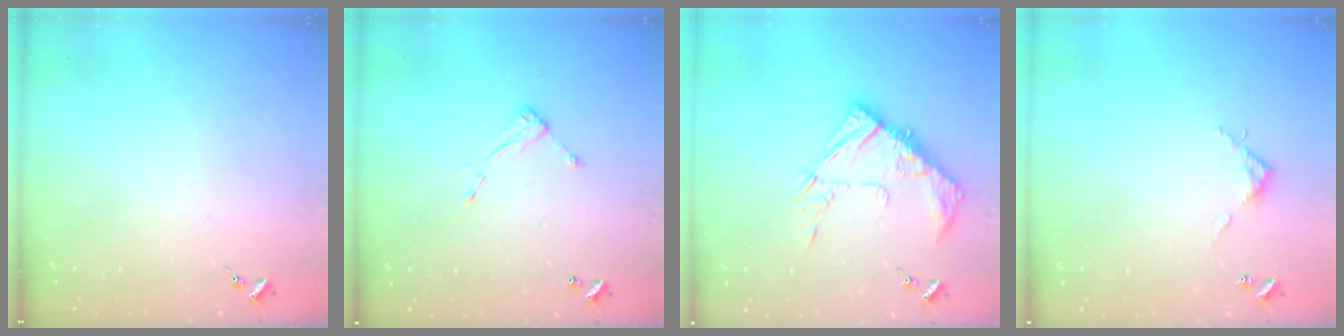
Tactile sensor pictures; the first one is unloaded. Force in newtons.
{"total": 6.1, "press": 6.1, "slide": 0.2}
{"total": 13.4, "press": 13.4, "slide": 1.0}
{"total": 3.9, "press": 3.9, "slide": 0.3}